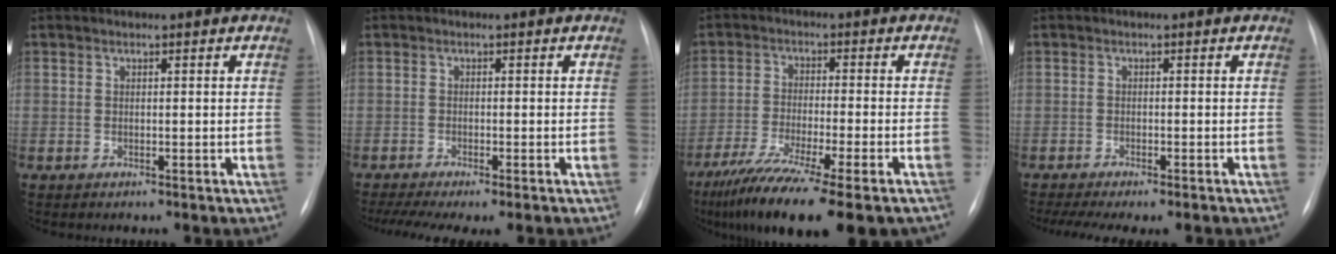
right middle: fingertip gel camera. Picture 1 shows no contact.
{"total": 8.5, "force": [-6.6, 1.3, 5.2], "torque": [-0.080, -0.007, -0.101]}
{"total": 17.4, "force": [-12.7, 1.5, 11.8], "torque": [-0.180, -0.046, -0.204]}
{"total": 10.3, "force": [-8.5, 2.1, 5.4], "torque": [-0.078, -0.003, -0.117]}